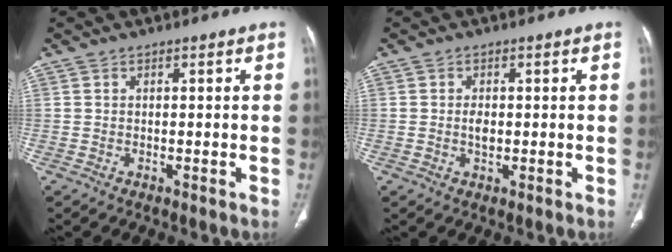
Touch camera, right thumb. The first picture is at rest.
{"total": 2.0, "force": [-0.1, 1.2, 1.6], "torque": [-0.029, 0.000, -0.003]}